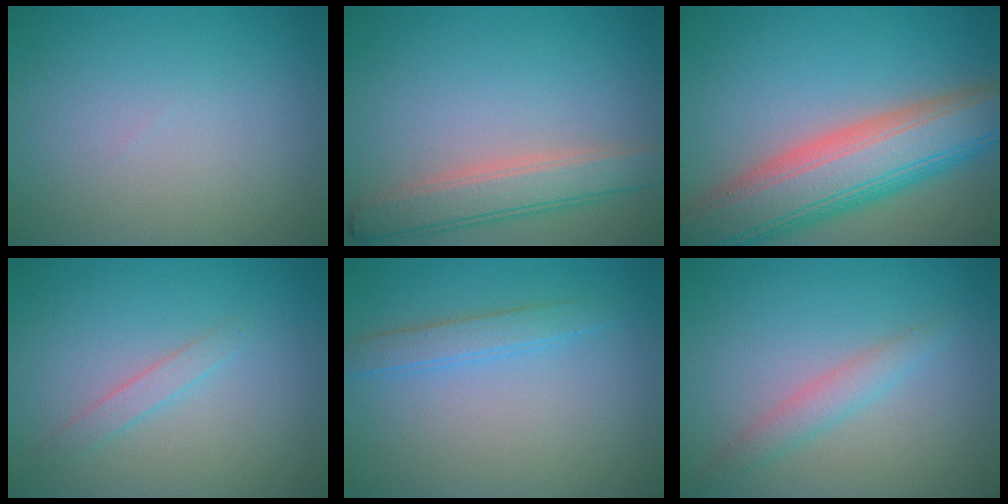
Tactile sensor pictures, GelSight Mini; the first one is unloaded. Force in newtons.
{"total": 4.2, "press": 4.2, "slide": 0.2}
{"total": 10.7, "press": 10.7, "slide": 0.4}
{"total": 1.4, "press": 1.4, "slide": 0.1}
{"total": 2.1, "press": 2.1, "slide": 0.1}
{"total": 2.0, "press": 2.0, "slide": 0.2}